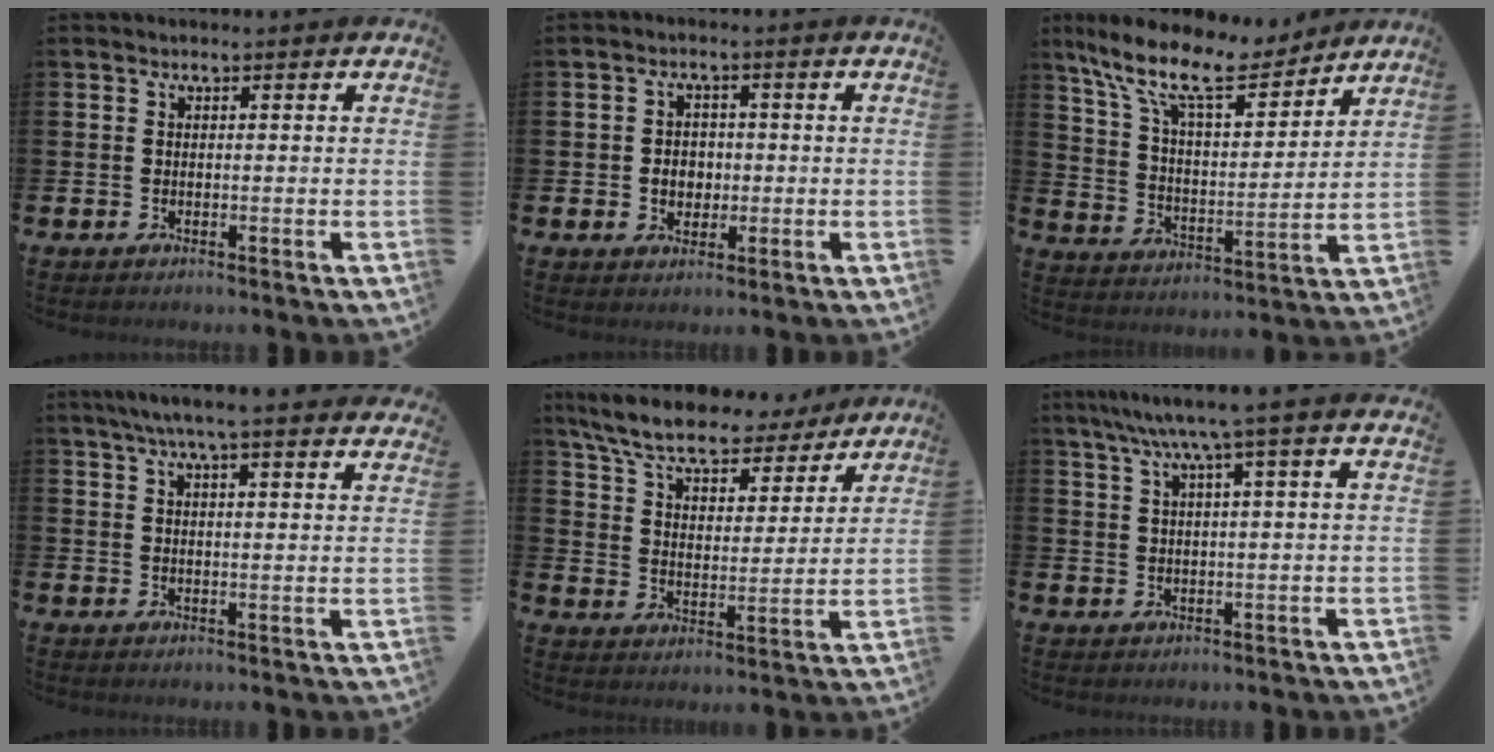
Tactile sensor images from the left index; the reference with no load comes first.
{"total": 3.0, "force": [-0.3, 2.6, 1.5], "torque": [-0.013, 0.001, -0.015]}
{"total": 12.8, "force": [10.7, 3.9, 6.0], "torque": [-0.153, -0.059, 0.186]}
{"total": 5.9, "force": [5.4, -0.1, 2.3], "torque": [-0.060, -0.017, 0.097]}
{"total": 8.4, "force": [7.6, 2.0, 3.0], "torque": [-0.087, -0.050, 0.130]}
{"total": 5.6, "force": [4.5, -0.4, 3.4], "torque": [-0.088, -0.007, 0.076]}